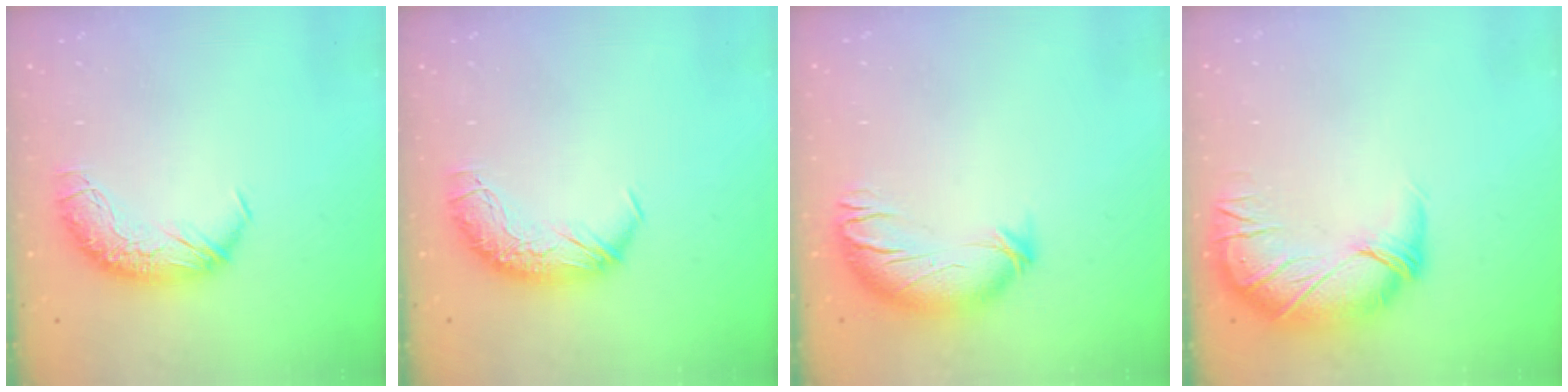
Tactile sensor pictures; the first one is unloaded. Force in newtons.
{"total": 0.0}
{"total": 3.6, "press": 2.6, "slide": 2.4}
{"total": 2.8, "press": 0.1, "slide": 2.8}